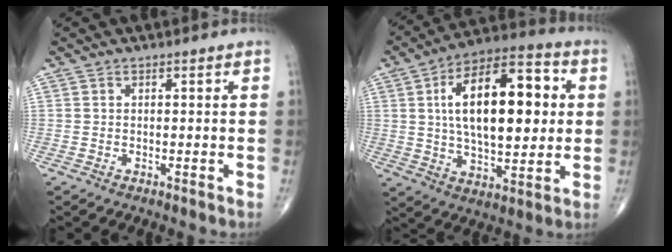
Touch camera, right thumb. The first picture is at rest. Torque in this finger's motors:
{"motor_torque": [0.96, 4.05, 2.21, 0.56, 0.23]}